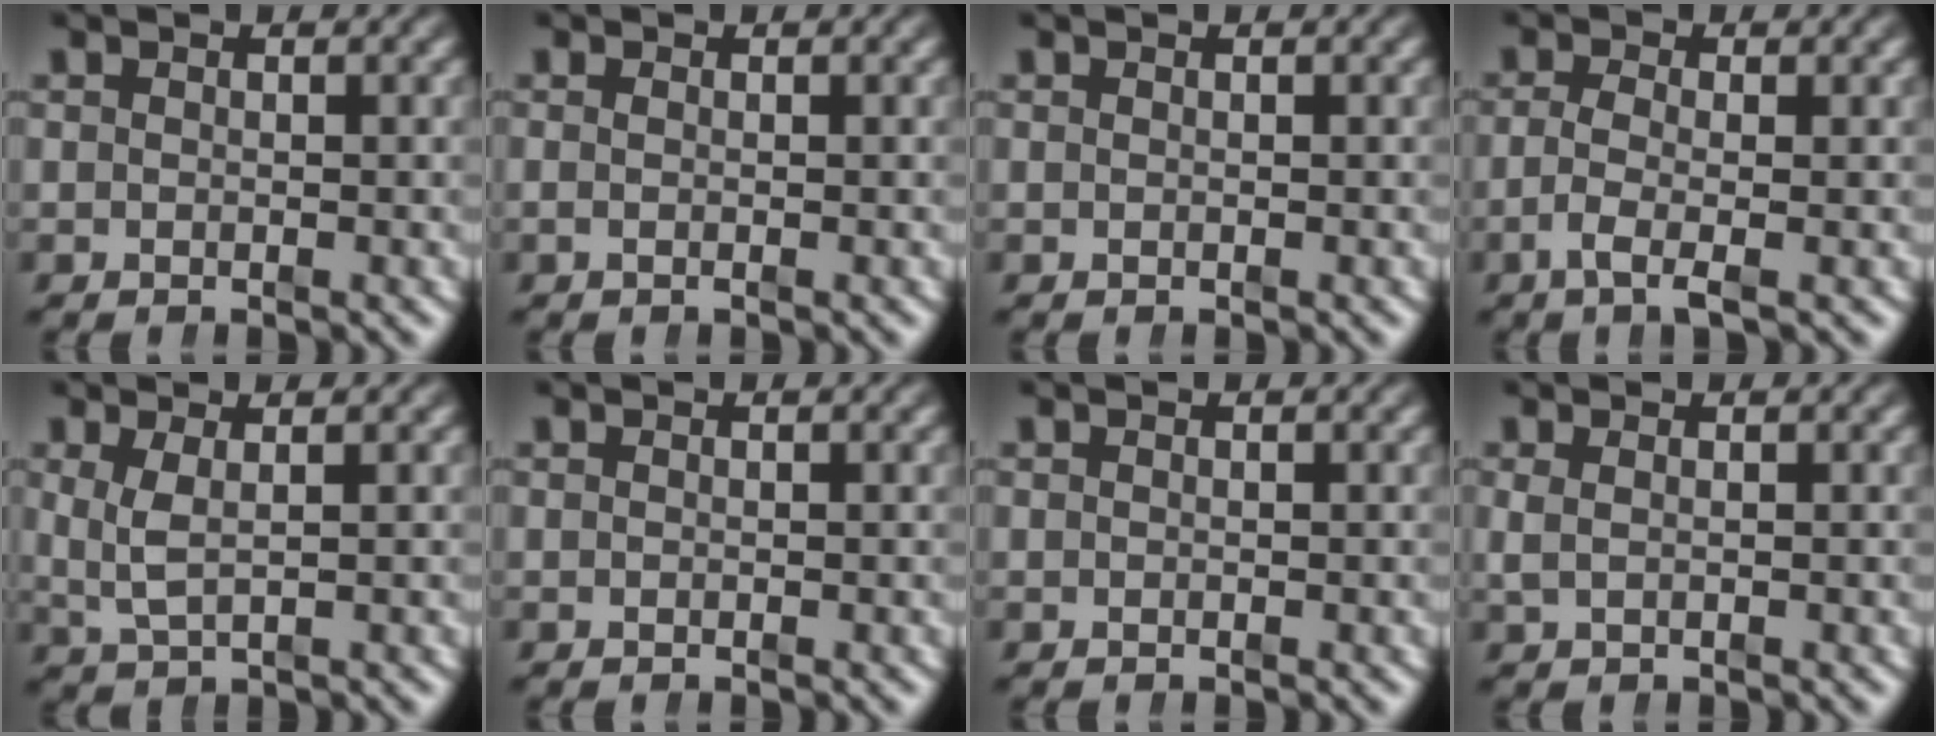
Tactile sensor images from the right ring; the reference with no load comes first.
{"total": 0.6, "force": [-0.2, -0.1, 0.6], "torque": [-0.010, -0.004, -0.002]}
{"total": 0.0}
{"total": 2.8, "force": [-1.3, 0.4, 2.5], "torque": [-0.063, -0.020, -0.018]}
{"total": 1.9, "force": [0.4, 0.5, 1.8], "torque": [-0.049, -0.013, 0.020]}
{"total": 0.0}
{"total": 0.0}
{"total": 0.9, "force": [0.3, 0.2, 0.8], "torque": [-0.024, -0.007, 0.012]}